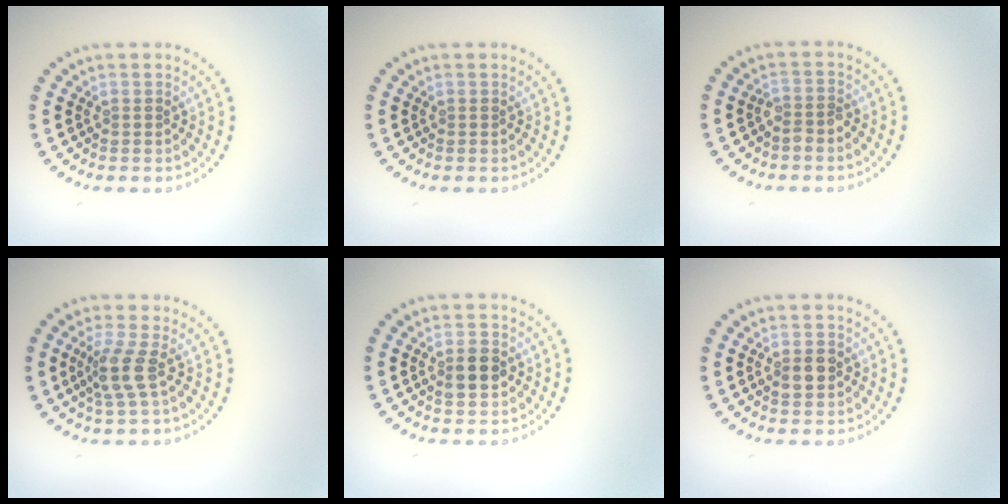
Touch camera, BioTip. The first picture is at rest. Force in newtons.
{"total": 0.0}
{"total": 1.5, "press": 1.3, "slide": 0.9}
{"total": 2.6, "press": 2.0, "slide": 1.6}
{"total": 2.8, "press": 2.8, "slide": 0.2}
{"total": 2.4, "press": 2.4, "slide": 0.0}